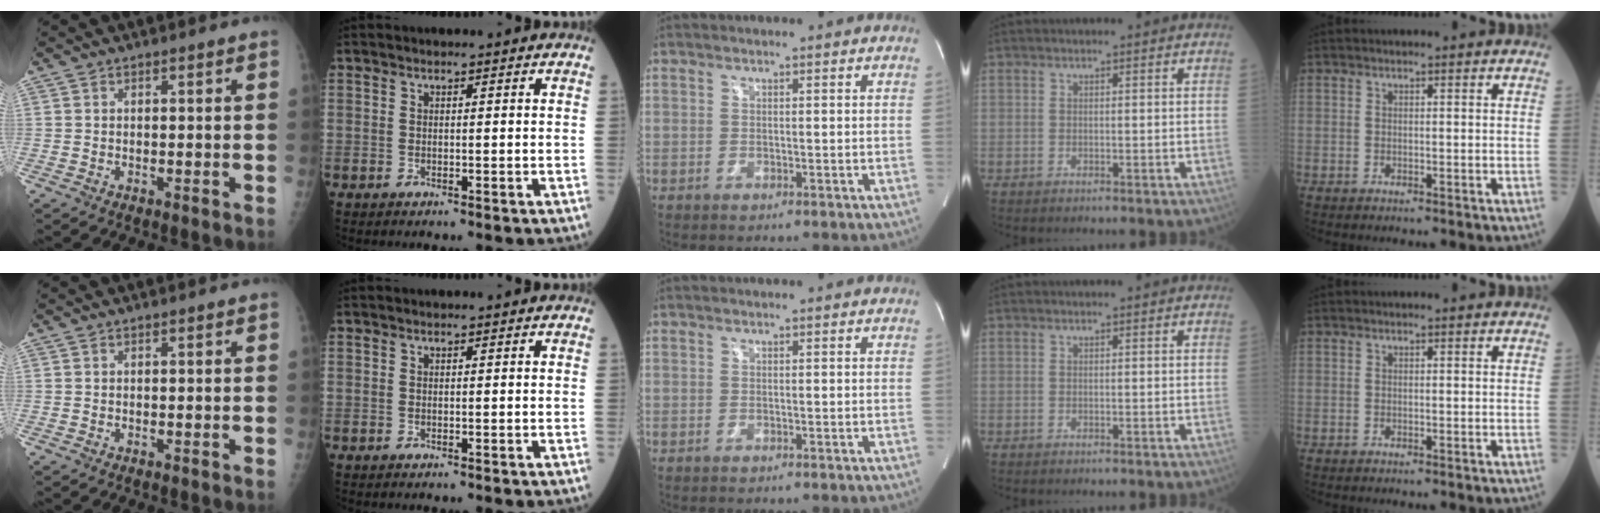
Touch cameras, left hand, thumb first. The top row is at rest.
{}